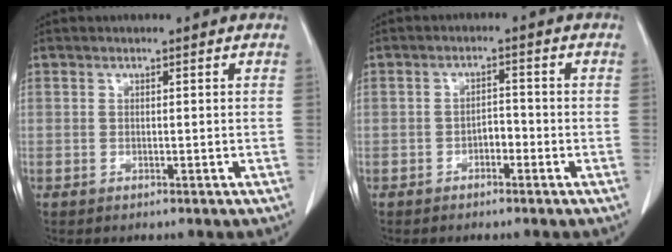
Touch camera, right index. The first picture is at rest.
{"total": 2.2, "force": [-1.2, 1.1, 1.5], "torque": [-0.017, 0.007, -0.020]}